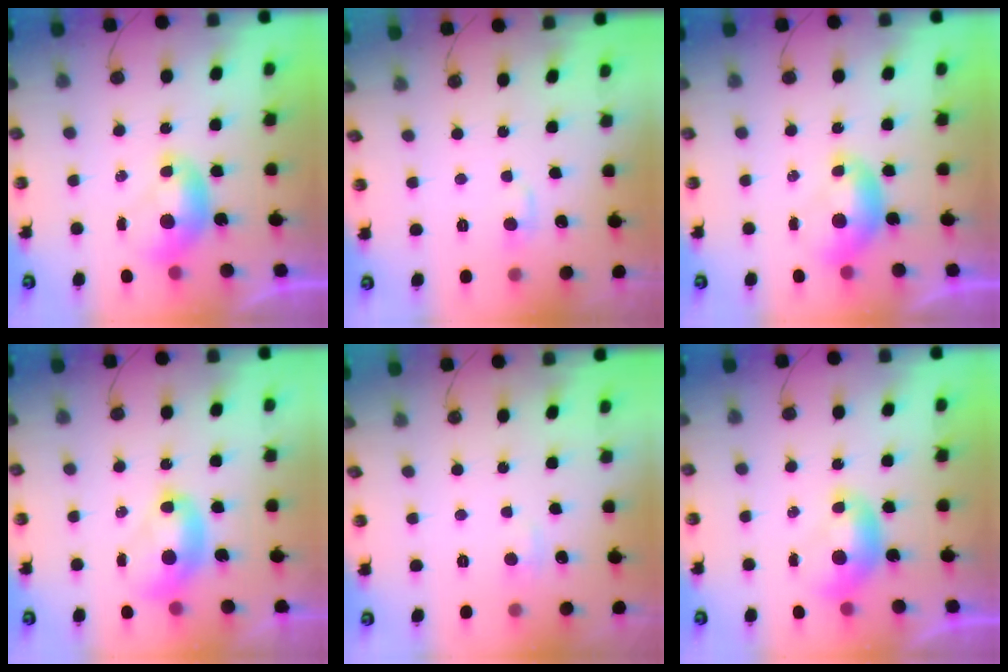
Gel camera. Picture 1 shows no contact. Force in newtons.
{"total": 1.0, "press": 0.4, "slide": 0.9}
{"total": 0.0}
{"total": 2.5, "press": 2.5, "slide": 0.1}
{"total": 2.4, "press": 2.3, "slide": 0.2}
{"total": 0.0}